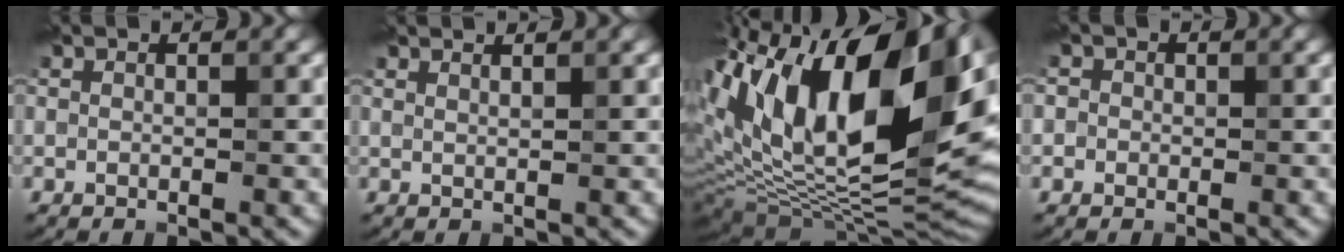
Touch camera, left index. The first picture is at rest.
{"total": 2.0, "force": [1.5, 0.7, 1.1], "torque": [0.003, 0.003, 0.001]}
{"total": 19.7, "force": [5.4, 9.6, 16.4], "torque": [-0.277, 0.028, 0.093]}
{"total": 1.3, "force": [0.3, 1.2, 0.4], "torque": [0.005, 0.000, -0.011]}